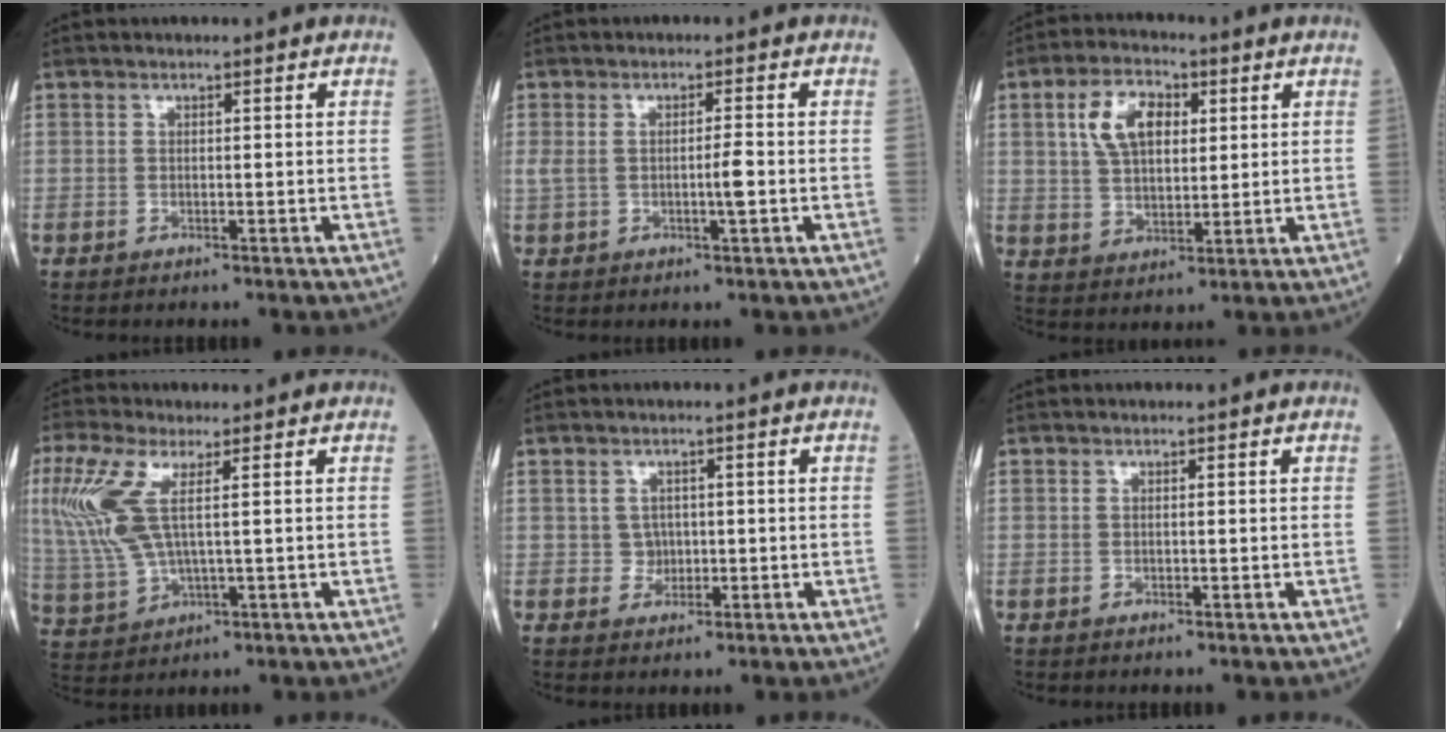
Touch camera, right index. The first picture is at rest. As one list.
[{"total": 3.3, "force": [-0.2, 0.6, 3.2], "torque": [-0.070, 0.008, 0.004]}, {"total": 8.8, "force": [3.1, 4.7, 6.8], "torque": [-0.135, 0.020, 0.061]}, {"total": 9.7, "force": [2.7, 2.8, 8.9], "torque": [-0.243, 0.004, 0.061]}, {"total": 1.8, "force": [0.1, 1.7, 0.6], "torque": [-0.007, 0.003, 0.004]}, {"total": 0.0}]